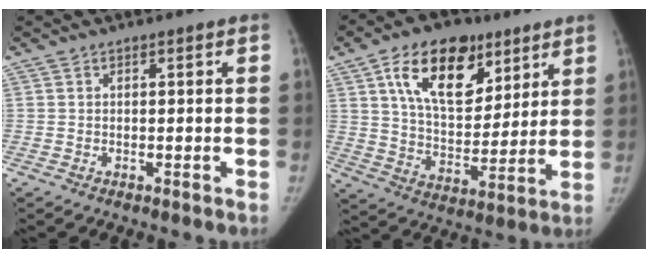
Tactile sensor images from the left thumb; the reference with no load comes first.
{"total": 18.6, "force": [9.4, 11.0, 11.8], "torque": [-0.147, -0.036, 0.163]}